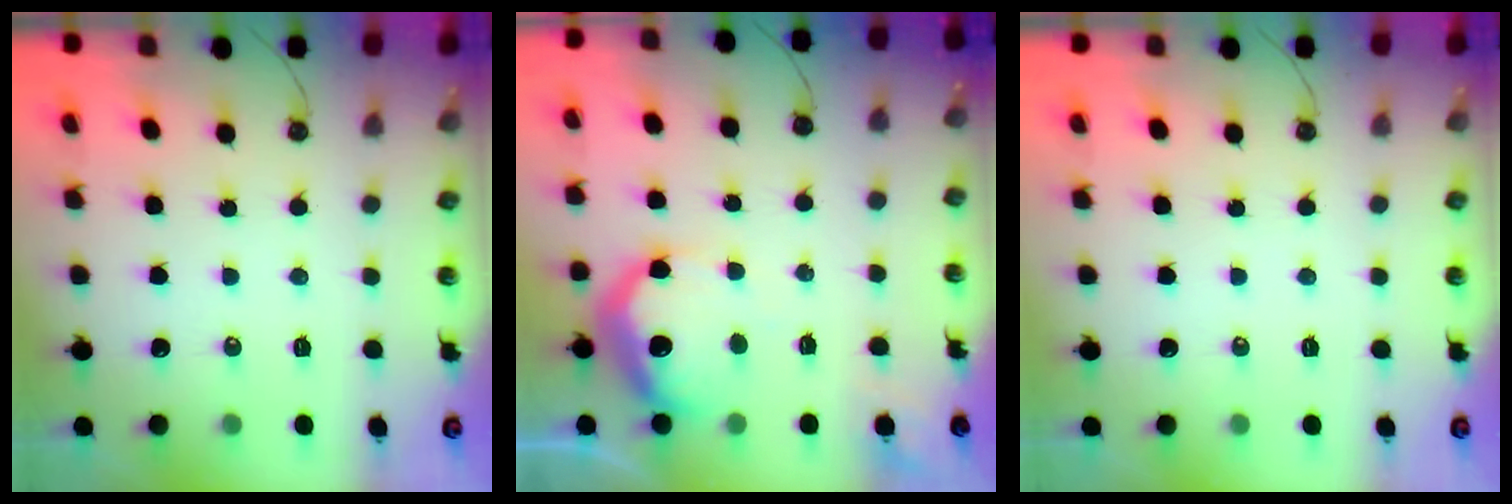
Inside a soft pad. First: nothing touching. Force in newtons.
{"total": 14.4, "press": 14.4, "slide": 0.9}
{"total": 0.0}